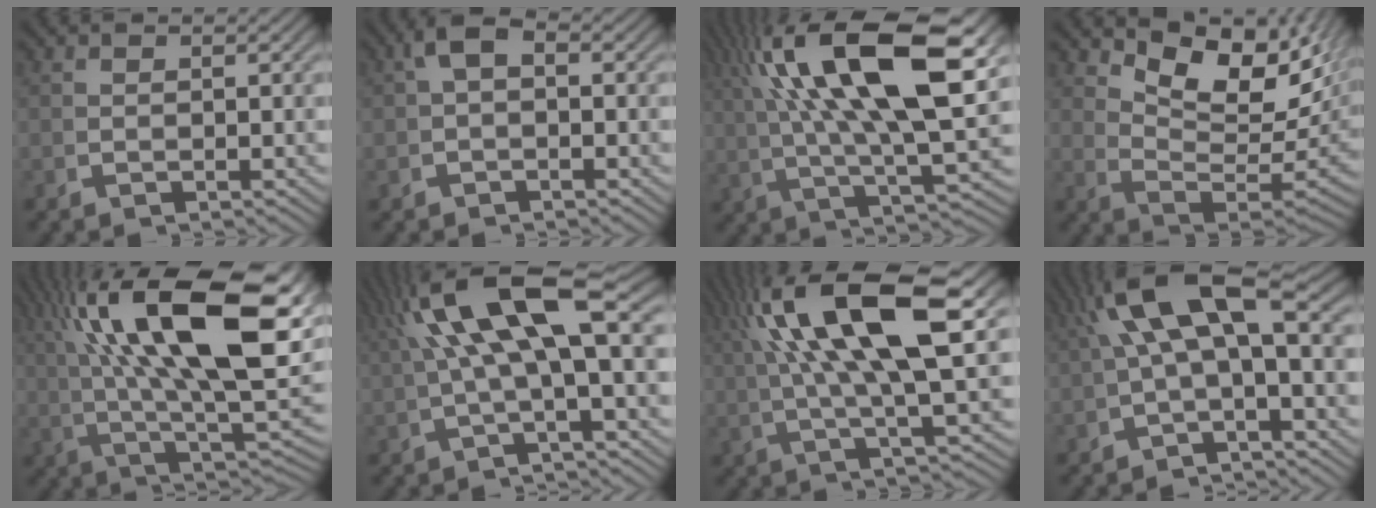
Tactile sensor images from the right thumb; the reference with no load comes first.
{"total": 2.3, "force": [0.3, 1.2, 1.9], "torque": [-0.040, 0.002, 0.009]}
{"total": 13.7, "force": [3.0, 5.5, 12.1], "torque": [-0.217, -0.012, 0.061]}
{"total": 11.8, "force": [2.9, 6.5, 9.4], "torque": [-0.152, -0.020, 0.058]}
{"total": 17.3, "force": [2.8, 7.9, 15.2], "torque": [-0.253, -0.026, 0.067]}
{"total": 8.7, "force": [2.2, 2.7, 7.9], "torque": [-0.142, 0.021, 0.038]}
{"total": 12.6, "force": [3.4, 4.5, 11.3], "torque": [-0.209, -0.001, 0.062]}
{"total": 6.4, "force": [0.8, 2.4, 5.9], "torque": [-0.109, 0.008, 0.020]}